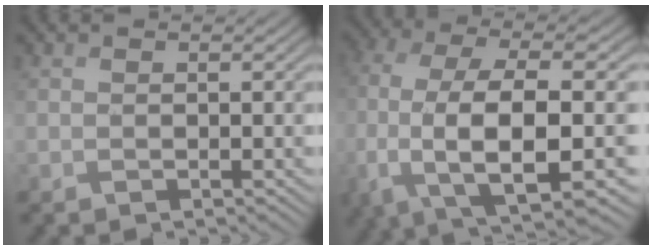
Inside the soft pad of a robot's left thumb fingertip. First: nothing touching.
{"total": 13.5, "force": [-3.9, 4.8, 11.9], "torque": [-0.242, -0.020, -0.072]}